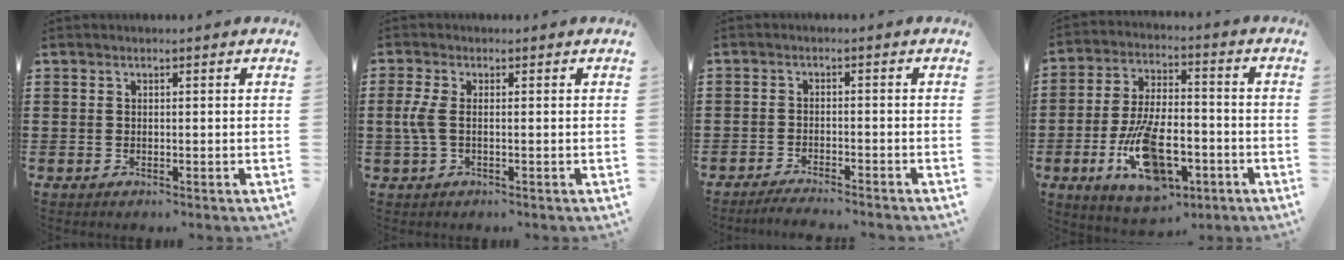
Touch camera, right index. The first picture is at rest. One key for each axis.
{"total": 3.2, "fx": -0.2, "fy": 1.1, "fz": 3.0, "tx": -0.078, "ty": -0.006, "tz": -0.010}
{"total": 2.5, "fx": -2.5, "fy": -0.1, "fz": 0.1, "tx": -0.006, "ty": 0.002, "tz": -0.053}
{"total": 13.3, "fx": -5.3, "fy": 5.9, "fz": 10.7, "tx": -0.225, "ty": 0.005, "tz": -0.095}